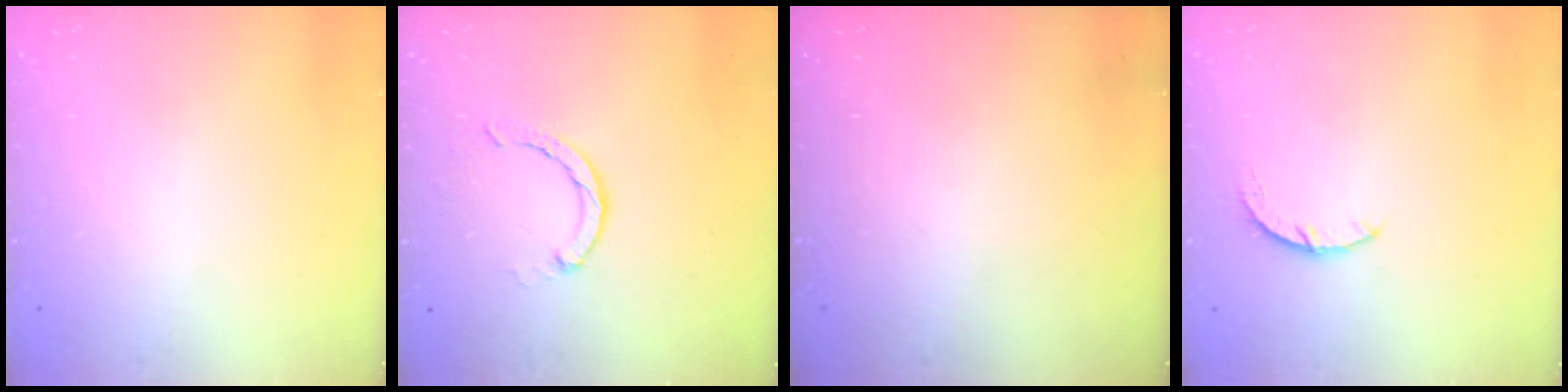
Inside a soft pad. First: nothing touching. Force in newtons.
{"total": 2.3, "press": 2.3, "slide": 0.2}
{"total": 0.0}
{"total": 3.4, "press": 3.4, "slide": 0.5}